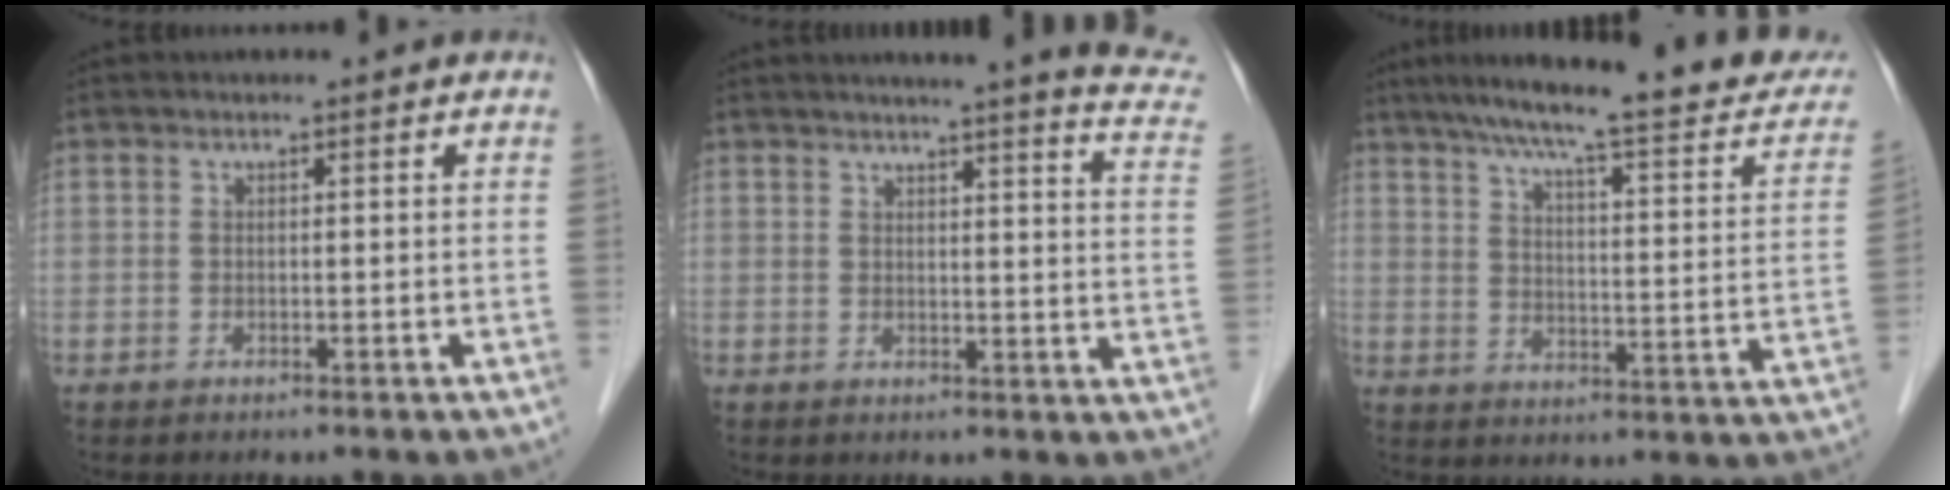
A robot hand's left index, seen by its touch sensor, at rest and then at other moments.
{"total": 15.8, "force": [14.1, 0.0, 7.1], "torque": [-0.083, -0.057, 0.141]}
{"total": 23.6, "force": [19.5, 3.0, 12.9], "torque": [-0.184, -0.015, 0.247]}